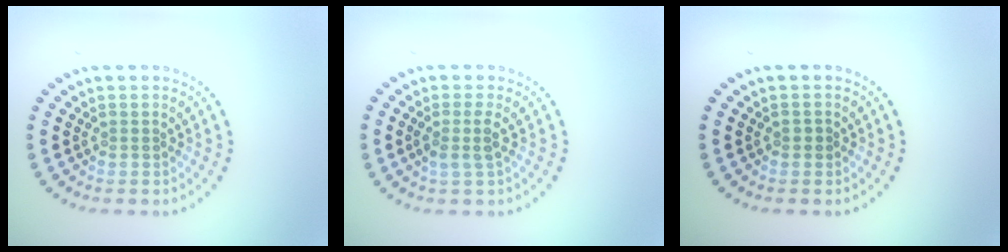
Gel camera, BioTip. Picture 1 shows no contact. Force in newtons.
{"total": 1.9, "press": 1.5, "slide": 1.1}
{"total": 0.7, "press": 0.6, "slide": 0.1}